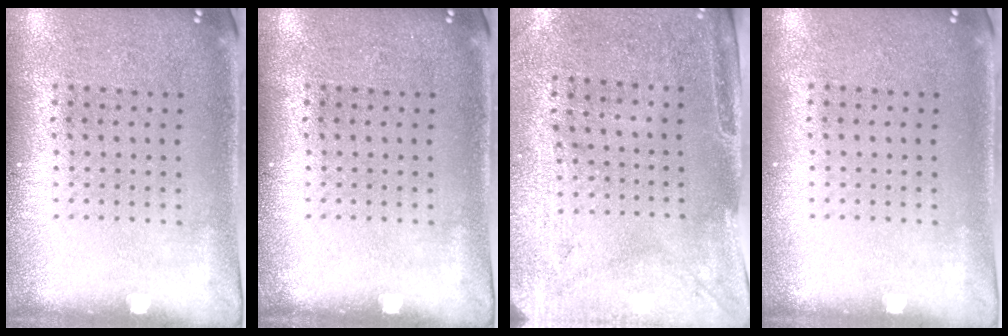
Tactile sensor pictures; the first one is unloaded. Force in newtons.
{"total": 0.0}
{"total": 3.0, "press": 2.4, "slide": 1.7}
{"total": 0.0}